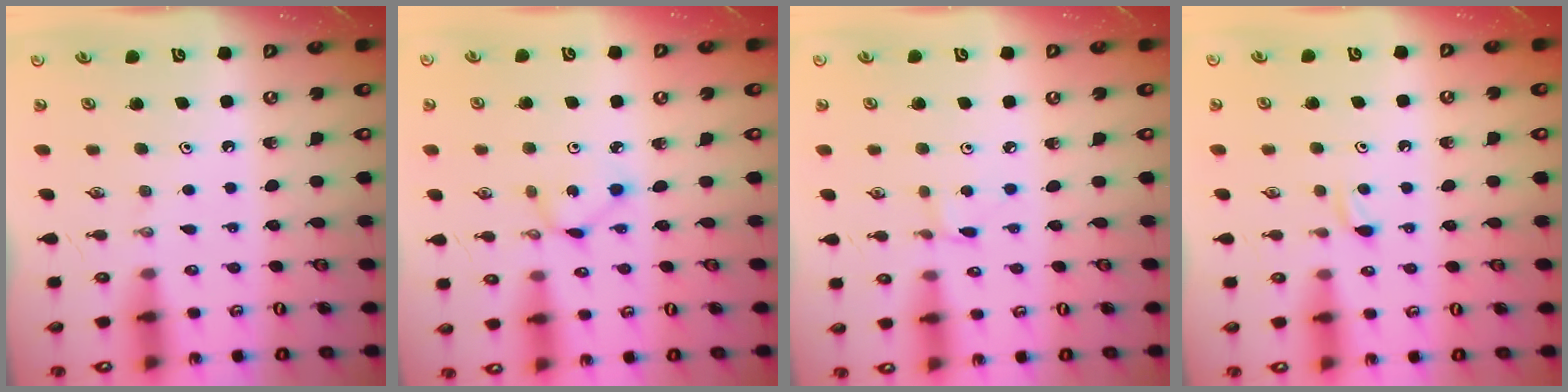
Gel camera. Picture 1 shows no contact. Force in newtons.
{"total": 2.0, "press": 2.0, "slide": 0.1}
{"total": 1.6, "press": 1.6, "slide": 0.2}
{"total": 3.3, "press": 3.3, "slide": 0.5}